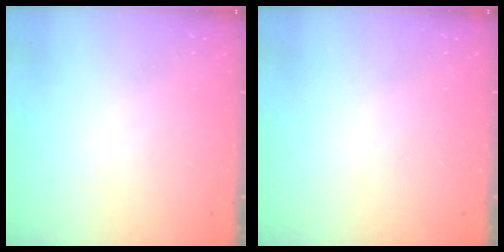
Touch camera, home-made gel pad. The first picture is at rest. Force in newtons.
{"total": 0.0}